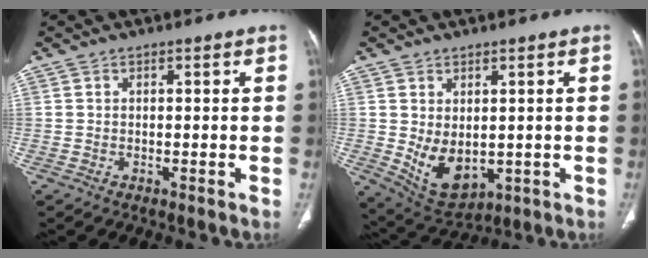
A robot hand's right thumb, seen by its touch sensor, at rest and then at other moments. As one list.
[{"total": 8.5, "force": [-0.4, 5.4, 6.6], "torque": [-0.098, -0.010, 0.023]}]